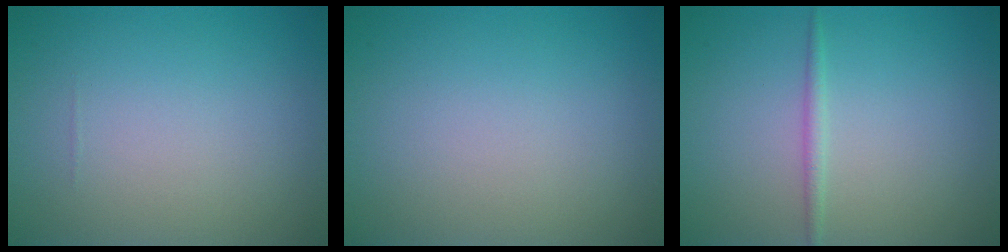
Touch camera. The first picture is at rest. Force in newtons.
{"total": 0.0}
{"total": 1.1, "press": 1.1, "slide": 0.0}